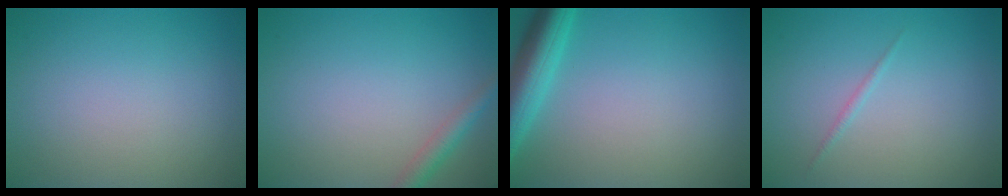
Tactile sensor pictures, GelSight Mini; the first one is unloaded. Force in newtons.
{"total": 1.9, "press": 1.9, "slide": 0.0}
{"total": 5.1, "press": 5.1, "slide": 0.3}
{"total": 0.5, "press": 0.5, "slide": 0.0}